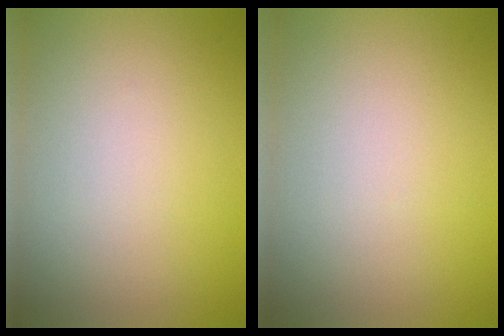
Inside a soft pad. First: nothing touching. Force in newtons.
{"total": 0.0}